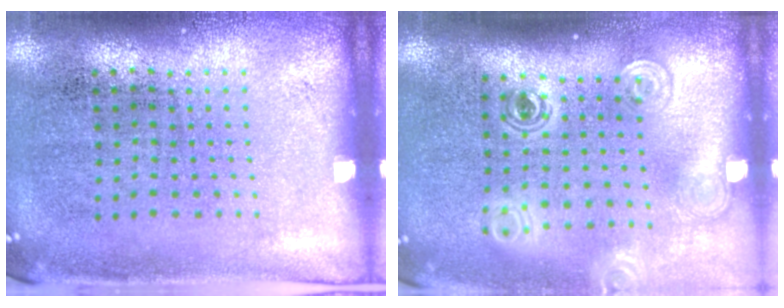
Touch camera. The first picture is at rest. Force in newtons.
{"total": 1.9, "press": 1.4, "slide": 1.2}